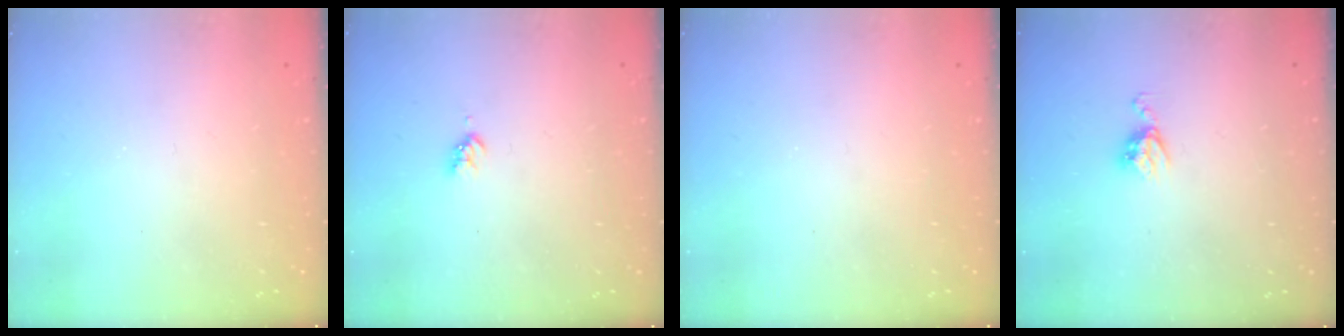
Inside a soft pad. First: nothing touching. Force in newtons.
{"total": 3.0, "press": 3.0, "slide": 0.4}
{"total": 0.0}
{"total": 5.6, "press": 5.6, "slide": 0.5}